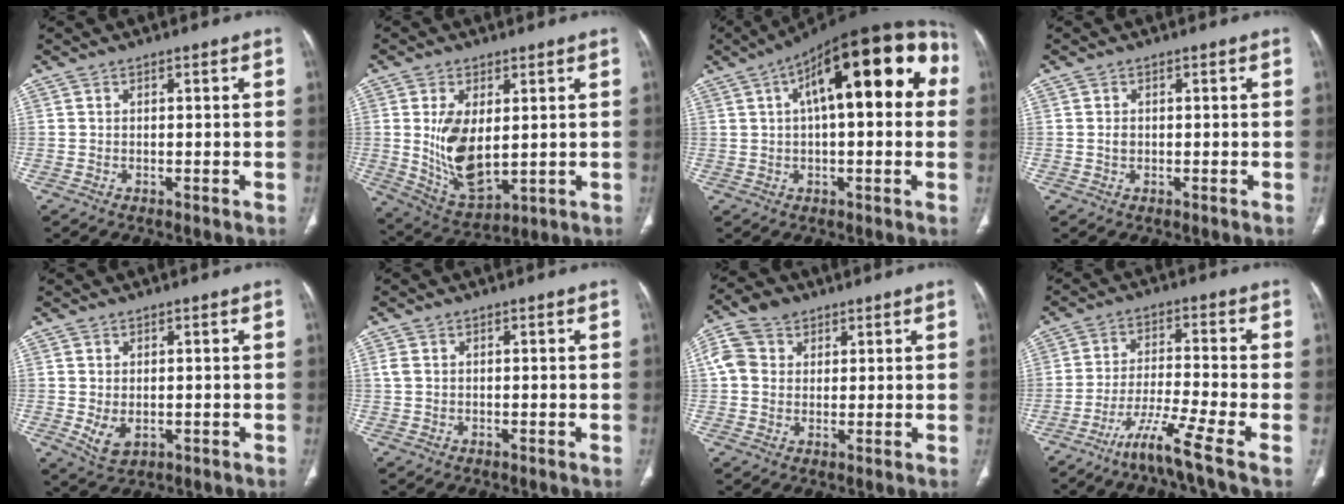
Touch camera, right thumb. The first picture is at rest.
{"total": 12.0, "force": [1.1, 6.5, 10.0], "torque": [-0.176, -0.020, 0.041]}
{"total": 23.5, "force": [5.9, 9.4, 20.7], "torque": [-0.275, 0.047, 0.078]}
{"total": 1.1, "force": [0.0, 0.9, 0.6], "torque": [-0.009, 0.003, 0.001]}
{"total": 4.0, "force": [-0.5, 2.6, 3.0], "torque": [-0.053, -0.009, 0.004]}
{"total": 1.5, "force": [0.1, 1.3, 0.8], "torque": [-0.018, 0.004, 0.003]}
{"total": 8.0, "force": [2.9, 6.6, 3.6], "torque": [-0.063, 0.014, 0.053]}
{"total": 10.4, "force": [-6.2, -0.2, 8.4], "torque": [-0.169, 0.015, -0.118]}